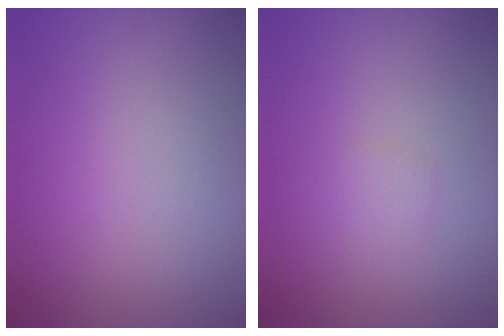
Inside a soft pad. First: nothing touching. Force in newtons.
{"total": 1.0, "press": 1.0, "slide": 0.1}